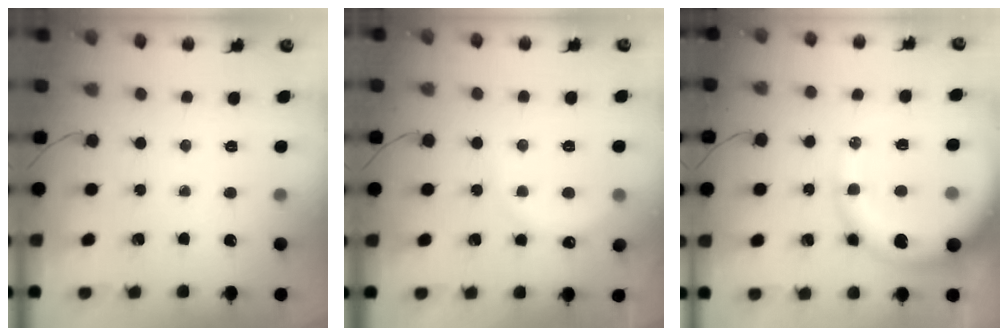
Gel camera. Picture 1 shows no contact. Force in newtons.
{"total": 6.7, "press": 6.6, "slide": 1.5}
{"total": 13.7, "press": 13.1, "slide": 3.7}